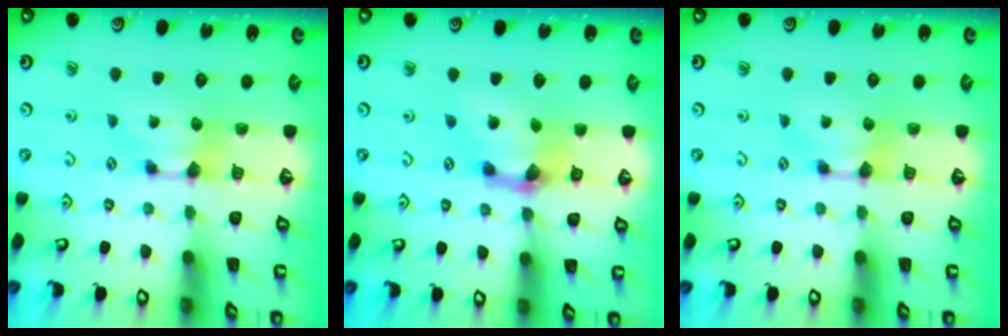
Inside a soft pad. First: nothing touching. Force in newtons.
{"total": 4.3, "press": 3.7, "slide": 2.3}
{"total": 0.0}